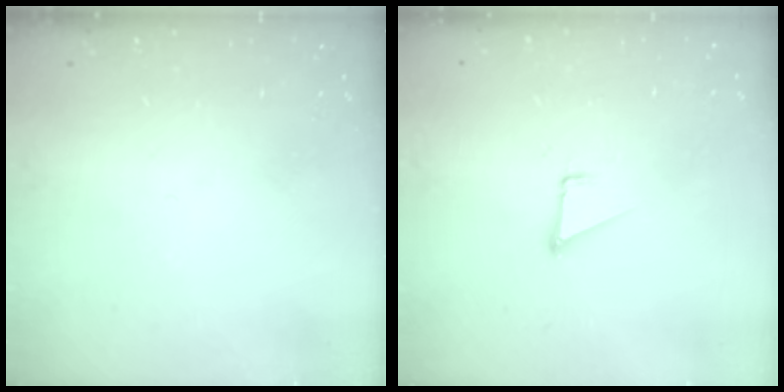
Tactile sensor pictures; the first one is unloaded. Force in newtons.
{"total": 1.6, "press": 1.5, "slide": 0.1}